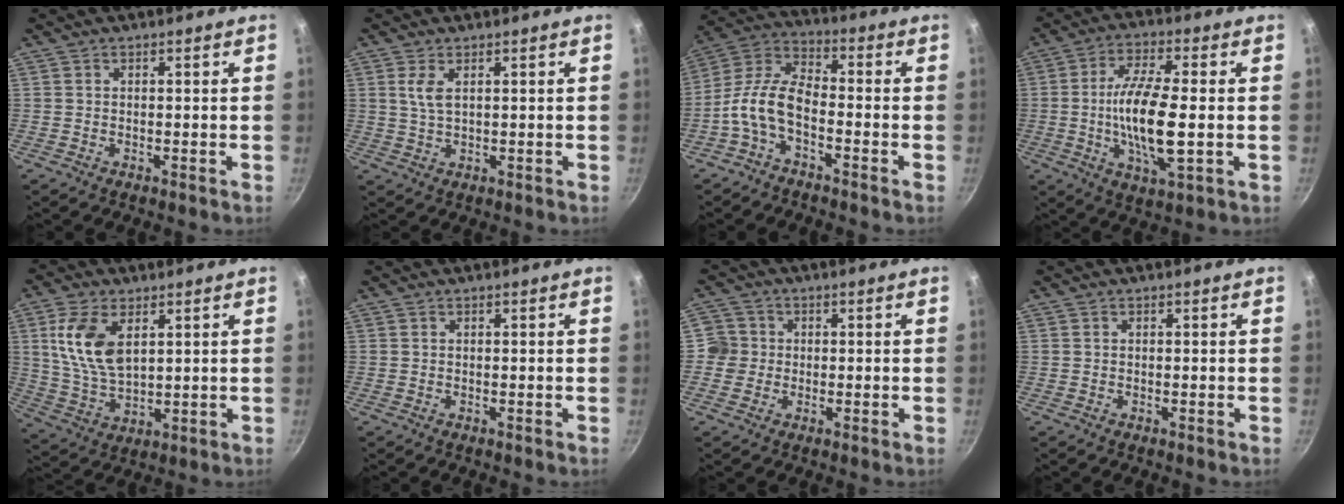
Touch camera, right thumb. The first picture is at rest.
{"total": 3.5, "force": [1.2, 1.5, 2.9], "torque": [-0.059, -0.008, 0.026]}
{"total": 10.2, "force": [-3.9, 5.2, 7.9], "torque": [-0.158, 0.048, -0.093]}
{"total": 14.0, "force": [-1.0, 4.3, 13.3], "torque": [-0.257, 0.004, -0.023]}
{"total": 12.1, "force": [3.9, 6.7, 9.2], "torque": [-0.174, -0.020, 0.083]}
{"total": 0.0}
{"total": 4.2, "force": [-0.4, 4.1, 0.7], "torque": [0.022, 0.008, -0.018]}
{"total": 0.0}